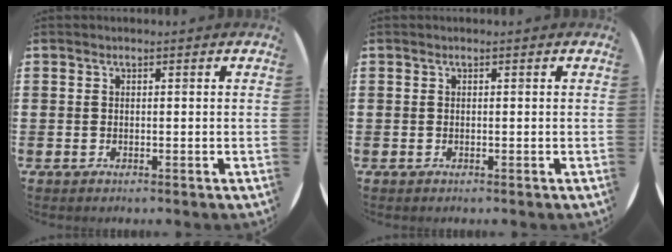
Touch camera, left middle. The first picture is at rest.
{"total": 0.0}